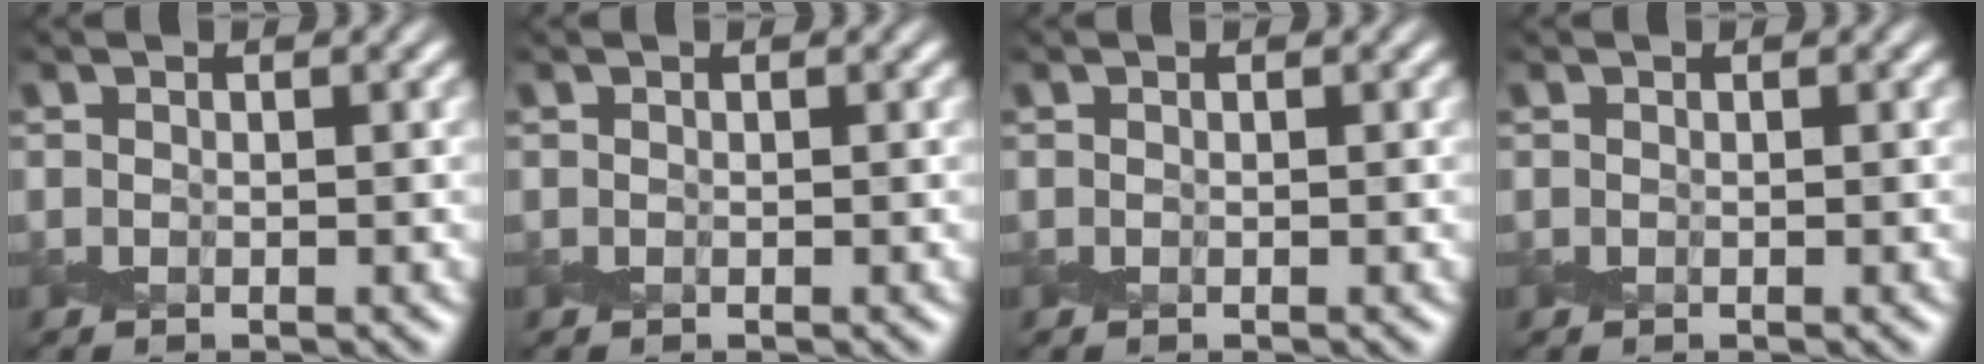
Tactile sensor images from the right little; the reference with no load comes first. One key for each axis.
{"total": 0.0}
{"total": 0.0}
{"total": 0.0}